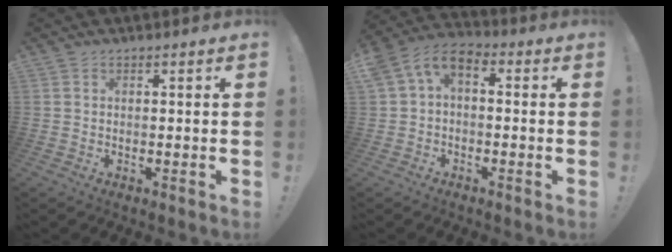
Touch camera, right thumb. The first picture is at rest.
{"total": 6.3, "force": [0.3, 4.2, 4.7], "torque": [-0.100, 0.011, 0.011]}